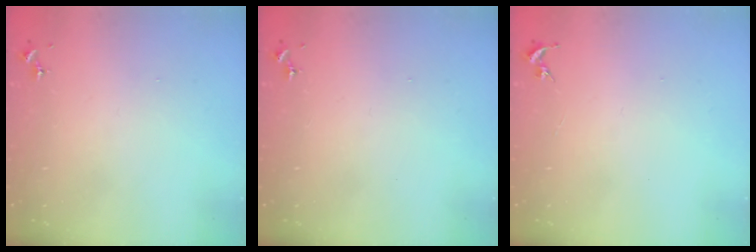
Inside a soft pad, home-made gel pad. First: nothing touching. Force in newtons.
{"total": 0.0}
{"total": 0.0}